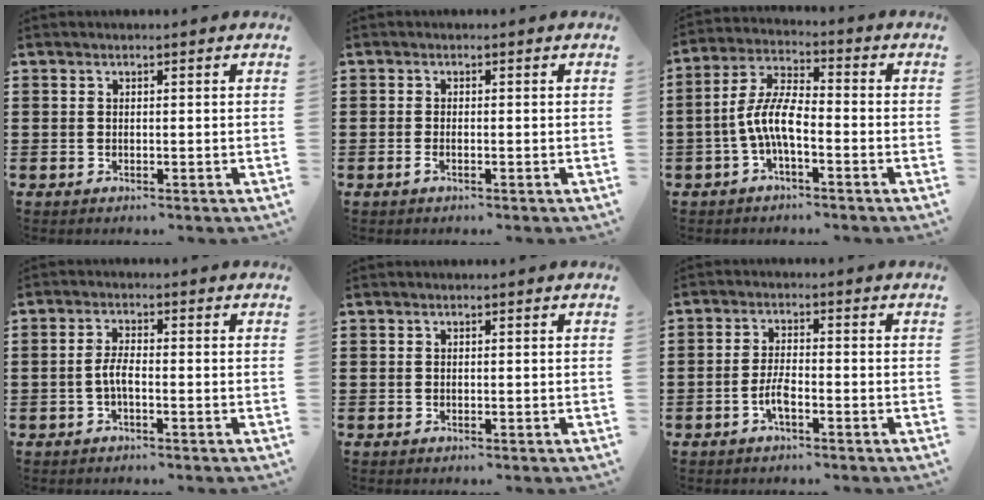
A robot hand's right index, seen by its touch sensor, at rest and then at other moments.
{"total": 1.0, "force": [-0.5, 0.2, 0.8], "torque": [-0.024, -0.008, -0.010]}
{"total": 7.5, "force": [-2.4, 2.3, 6.7], "torque": [-0.156, -0.008, -0.052]}
{"total": 2.9, "force": [-0.9, 0.7, 2.7], "torque": [-0.064, -0.003, -0.022]}
{"total": 0.0}
{"total": 3.5, "force": [-1.7, 1.1, 2.9], "torque": [-0.072, -0.003, -0.037]}